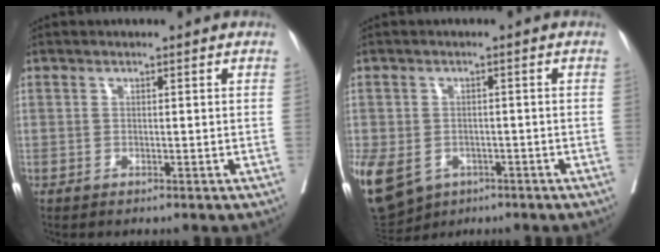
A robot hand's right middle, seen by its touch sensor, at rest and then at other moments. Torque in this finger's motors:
{"motor_torque": [0.19, -0.17, 0.94, 0.21]}